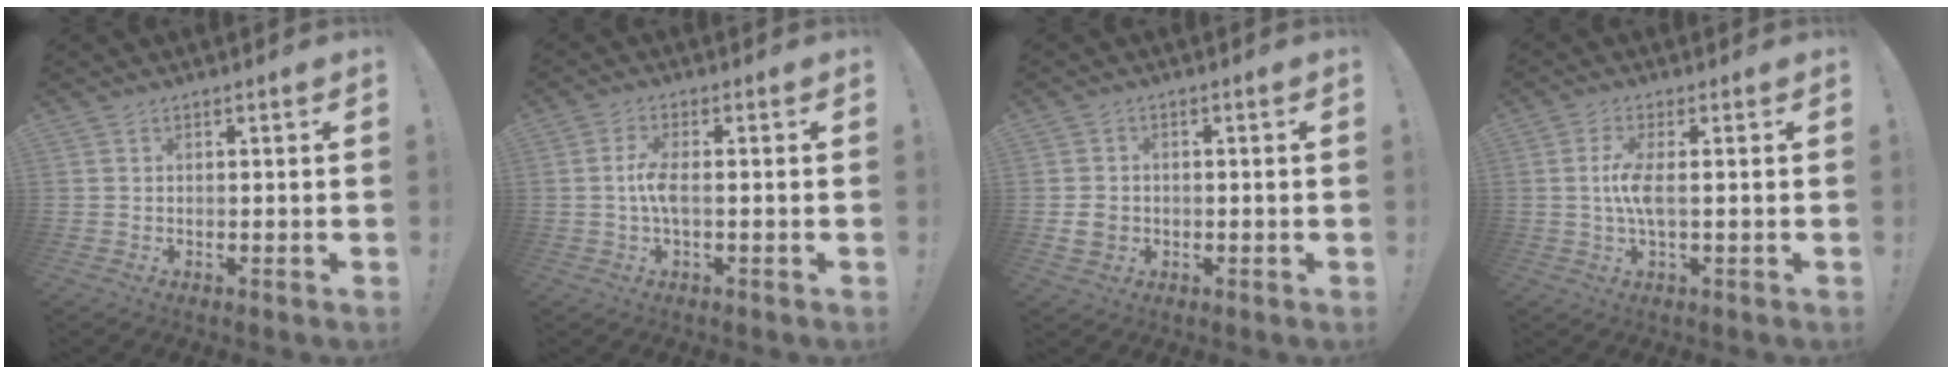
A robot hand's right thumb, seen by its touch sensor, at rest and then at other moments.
{"total": 5.4, "force": [-0.5, 1.7, 5.1], "torque": [-0.108, 0.000, -0.011]}
{"total": 4.4, "force": [-0.5, 3.7, 2.3], "torque": [-0.038, 0.000, -0.010]}
{"total": 6.3, "force": [0.0, 1.6, 6.1], "torque": [-0.126, -0.008, -0.007]}